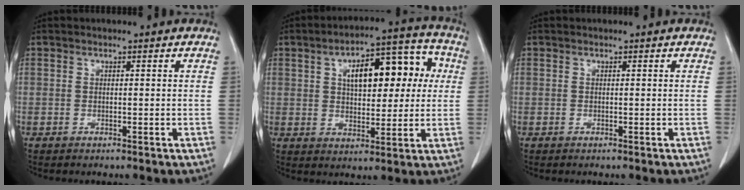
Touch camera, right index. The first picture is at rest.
{"total": 13.6, "force": [3.3, 6.3, 11.6], "torque": [-0.166, 0.040, 0.051]}
{"total": 0.0}